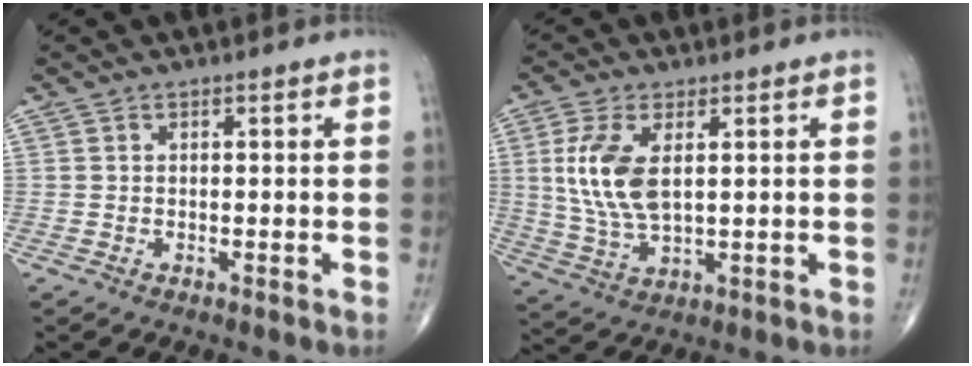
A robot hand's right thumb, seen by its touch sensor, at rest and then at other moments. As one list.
[{"total": 10.4, "force": [2.1, 5.0, 8.9], "torque": [-0.194, -0.008, 0.050]}]